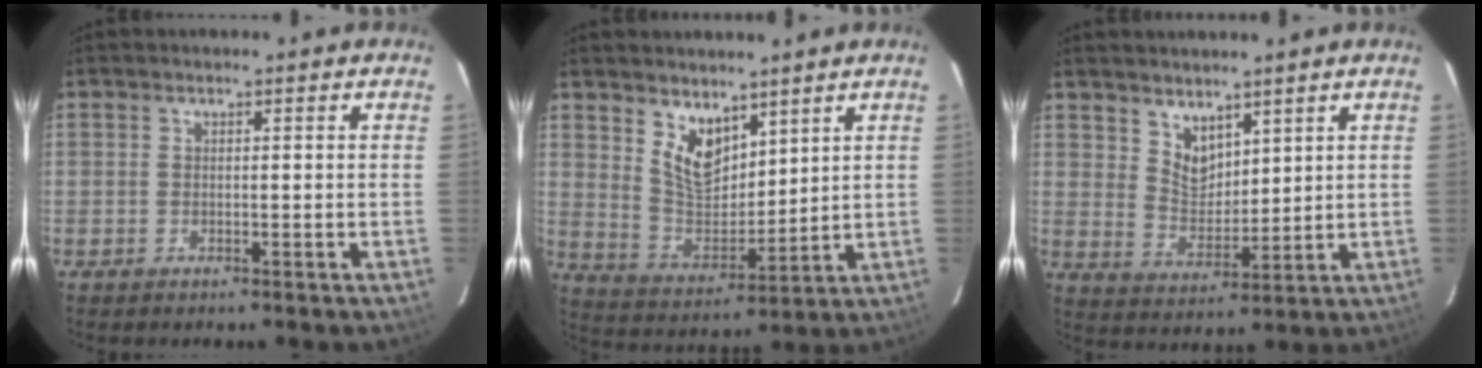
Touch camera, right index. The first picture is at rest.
{"total": 8.9, "force": [5.8, 4.8, 4.8], "torque": [-0.082, -0.005, 0.123]}
{"total": 6.0, "force": [4.5, 3.3, 2.3], "torque": [-0.032, -0.002, 0.091]}